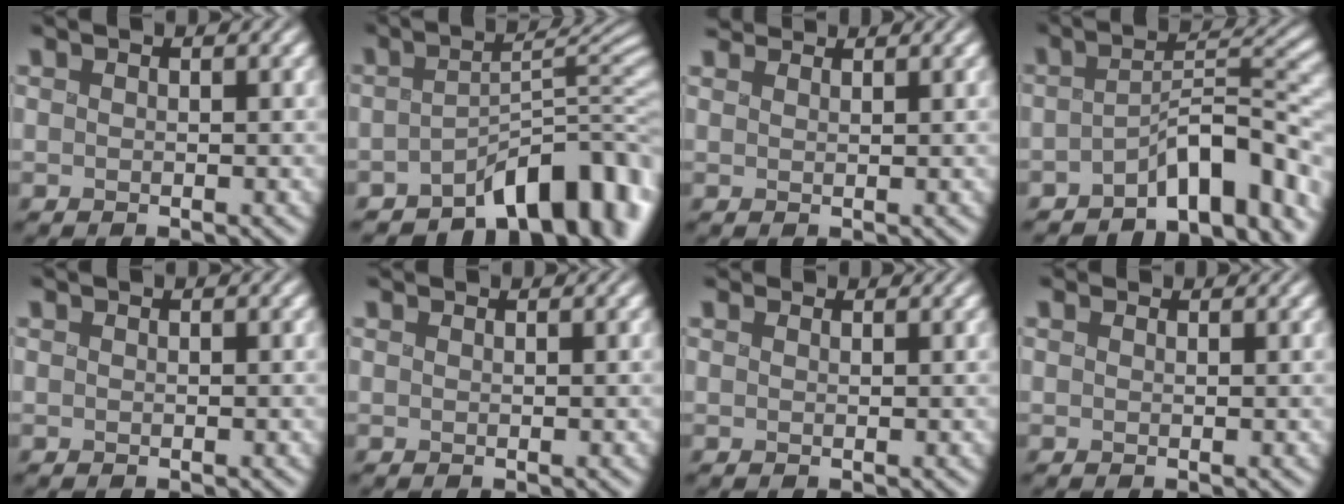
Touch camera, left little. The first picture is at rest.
{"total": 9.9, "force": [-6.2, 4.0, 6.5], "torque": [-0.055, -0.004, -0.103]}
{"total": 3.2, "force": [3.0, 0.9, 0.9], "torque": [-0.016, -0.001, 0.056]}
{"total": 6.9, "force": [-4.6, 2.4, 4.5], "torque": [-0.040, 0.012, -0.085]}
{"total": 0.0}
{"total": 0.6, "force": [0.6, 0.1, 0.1], "torque": [-0.003, 0.002, 0.008]}
{"total": 1.5, "force": [1.3, 0.8, 0.4], "torque": [-0.009, -0.003, 0.023]}
{"total": 1.1, "force": [0.9, 0.6, 0.3], "torque": [-0.006, 0.001, 0.016]}